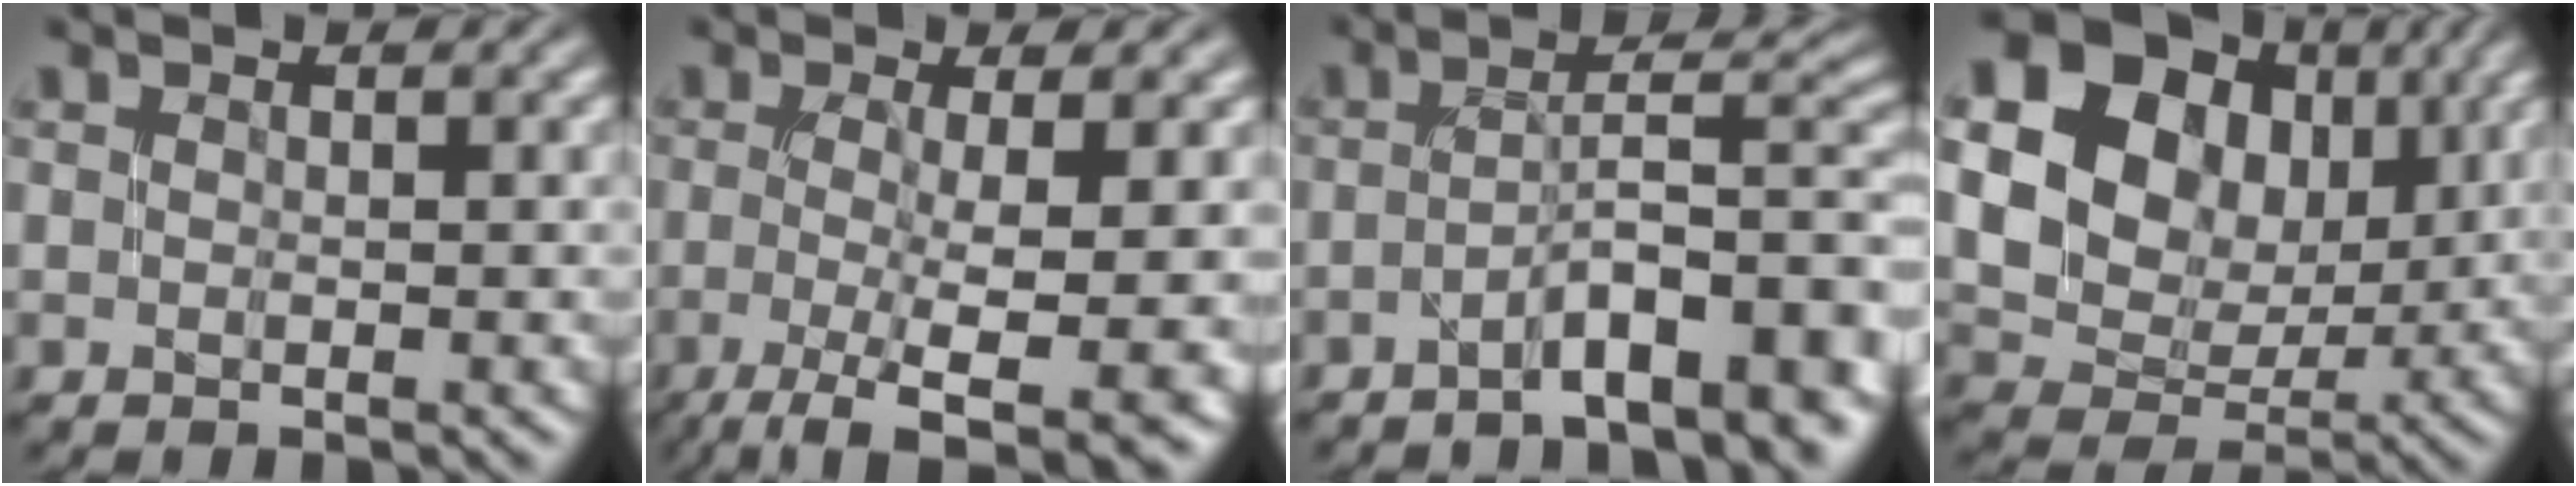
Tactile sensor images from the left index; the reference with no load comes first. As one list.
[{"total": 8.4, "force": [-2.9, 1.9, 7.7], "torque": [-0.108, -0.018, -0.046]}, {"total": 9.2, "force": [-4.5, 2.3, 7.7], "torque": [-0.097, 0.010, -0.071]}, {"total": 19.5, "force": [6.2, 16.1, 9.1], "torque": [-0.229, 0.044, 0.097]}]